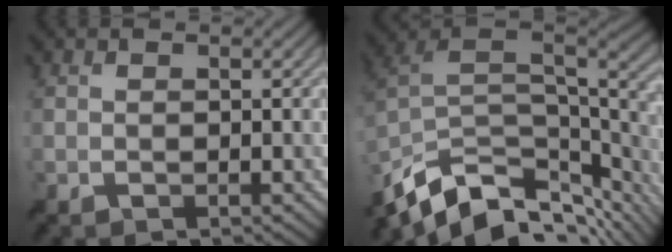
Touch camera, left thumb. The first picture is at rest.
{"total": 13.2, "force": [-7.4, 6.1, 9.1], "torque": [-0.223, -0.022, -0.118]}